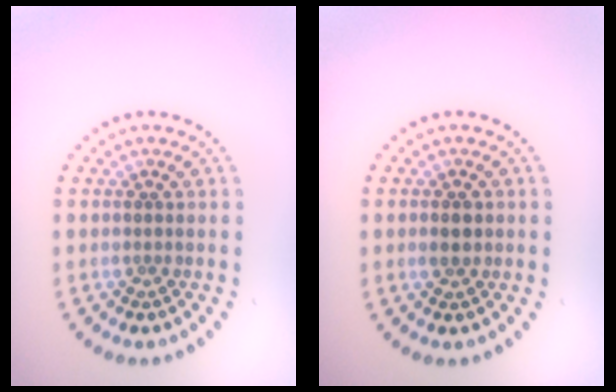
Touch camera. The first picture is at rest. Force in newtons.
{"total": 2.0, "press": 2.0, "slide": 0.0}